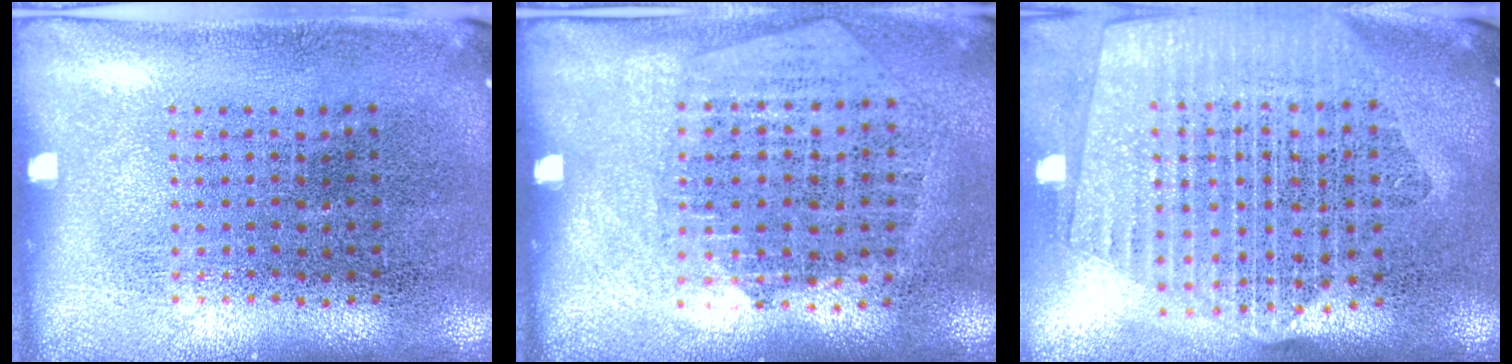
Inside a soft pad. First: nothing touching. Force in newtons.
{"total": 1.2, "press": 1.1, "slide": 0.5}
{"total": 2.3, "press": 2.1, "slide": 1.1}